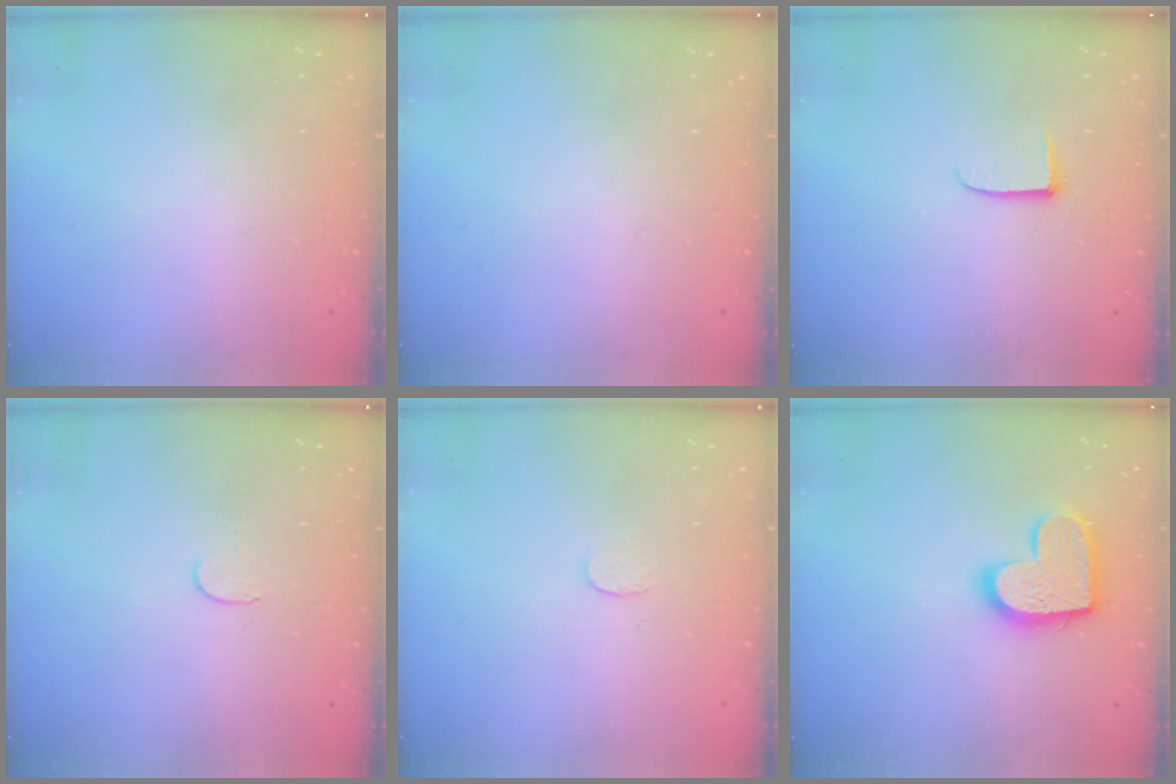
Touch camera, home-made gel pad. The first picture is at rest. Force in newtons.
{"total": 0.0}
{"total": 5.3, "press": 5.2, "slide": 0.7}
{"total": 3.0, "press": 3.0, "slide": 0.3}
{"total": 3.0, "press": 3.0, "slide": 0.2}
{"total": 14.6, "press": 14.6, "slide": 0.9}